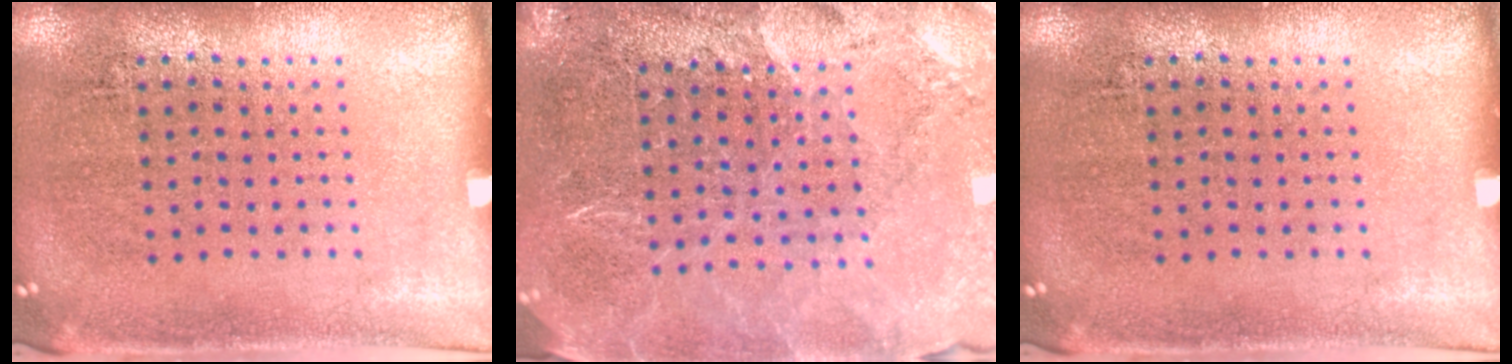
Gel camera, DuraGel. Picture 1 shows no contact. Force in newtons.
{"total": 3.6, "press": 3.2, "slide": 1.6}
{"total": 0.0}